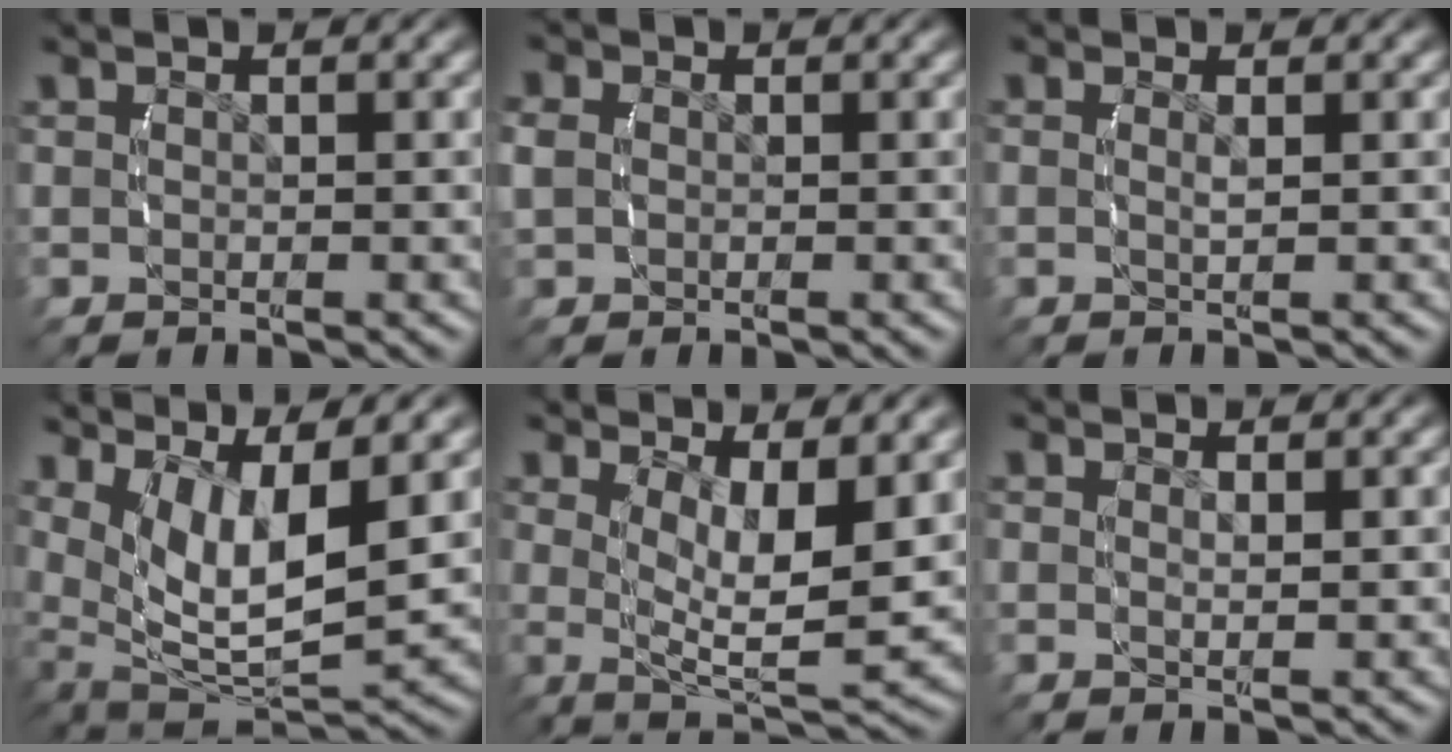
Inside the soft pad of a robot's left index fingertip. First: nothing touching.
{"total": 2.0, "force": [0.0, 1.9, 0.7], "torque": [-0.036, -0.004, 0.002]}
{"total": 0.6, "force": [0.1, -0.1, 0.5], "torque": [-0.015, -0.002, -0.004]}
{"total": 11.1, "force": [0.3, 7.7, 8.1], "torque": [-0.173, -0.046, 0.020]}
{"total": 7.1, "force": [0.2, 3.3, 6.3], "torque": [-0.106, -0.025, 0.002]}
{"total": 0.7, "force": [0.5, -0.2, 0.5], "torque": [-0.008, -0.003, 0.007]}